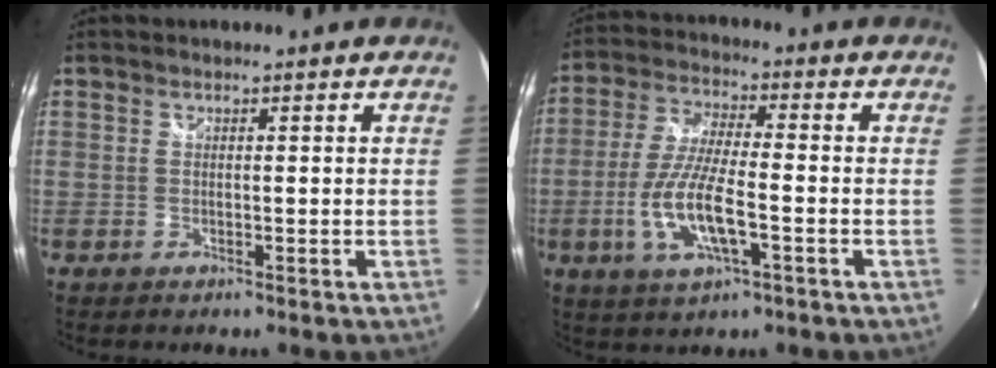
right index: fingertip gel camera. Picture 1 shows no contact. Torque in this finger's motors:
{"motor_torque": [0.45, -0.32, 0.38, 0.19]}